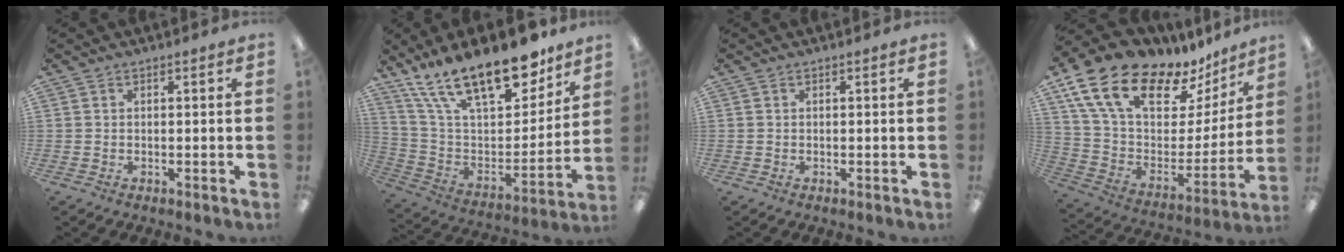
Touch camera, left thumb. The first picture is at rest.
{"total": 24.4, "force": [17.9, 8.7, 14.3], "torque": [-0.248, -0.106, 0.310]}
{"total": 0.0}
{"total": 22.3, "force": [15.3, 11.1, 11.9], "torque": [-0.206, -0.094, 0.277]}